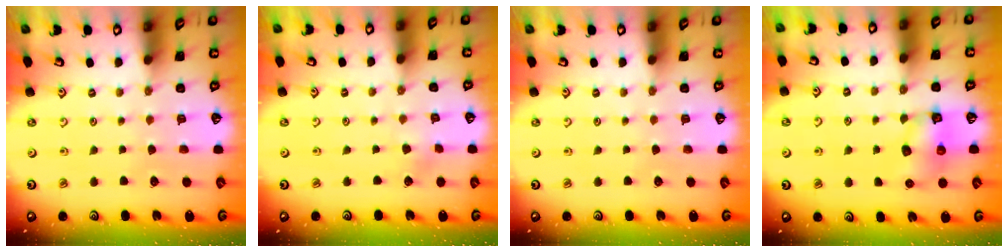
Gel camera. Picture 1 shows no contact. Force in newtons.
{"total": 2.9, "press": 2.9, "slide": 0.2}
{"total": 0.0}
{"total": 9.2, "press": 9.2, "slide": 0.4}